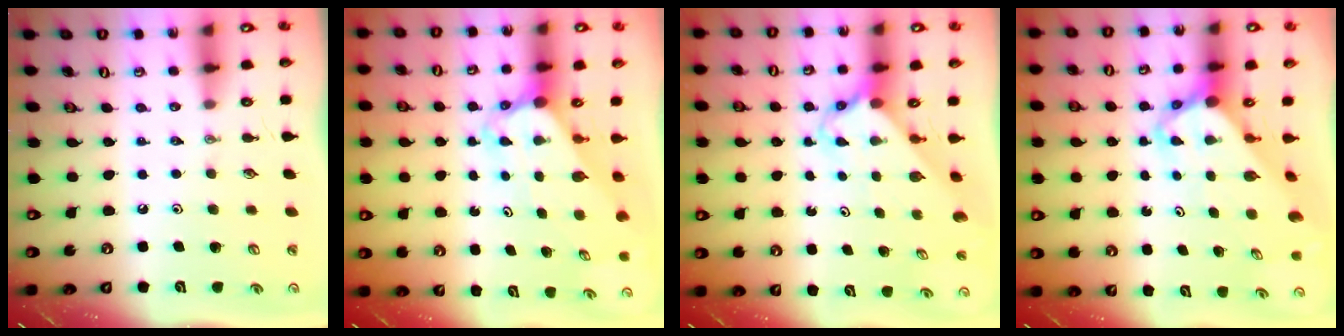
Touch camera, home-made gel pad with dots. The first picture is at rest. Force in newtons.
{"total": 3.7, "press": 3.7, "slide": 0.3}
{"total": 2.5, "press": 2.5, "slide": 0.2}
{"total": 4.4, "press": 4.4, "slide": 0.3}